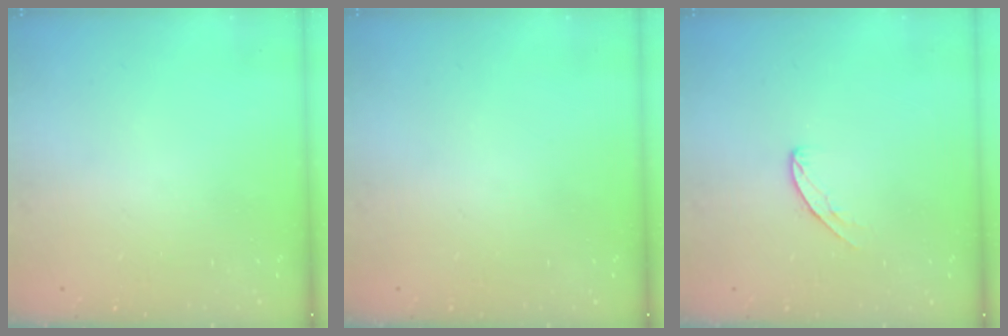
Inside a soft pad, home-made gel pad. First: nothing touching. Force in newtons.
{"total": 0.0}
{"total": 6.0, "press": 6.0, "slide": 0.4}